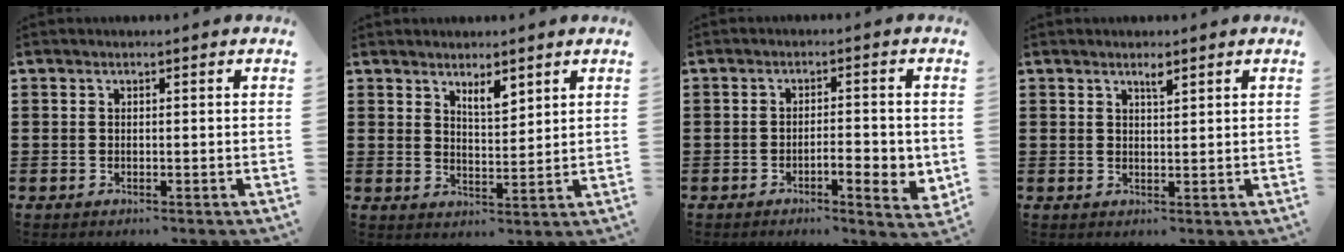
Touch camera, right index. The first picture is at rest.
{"total": 3.5, "force": [2.8, 1.1, 1.7], "torque": [-0.030, -0.004, 0.049]}
{"total": 4.5, "force": [-1.5, 1.5, 4.0], "torque": [-0.056, 0.001, -0.027]}
{"total": 1.5, "force": [1.2, 0.3, 1.0], "torque": [-0.013, -0.001, 0.018]}